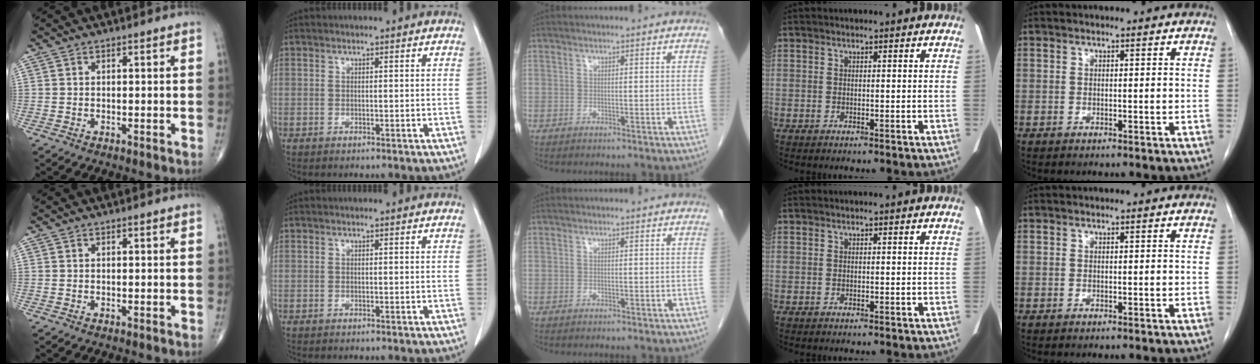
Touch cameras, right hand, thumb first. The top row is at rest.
{}